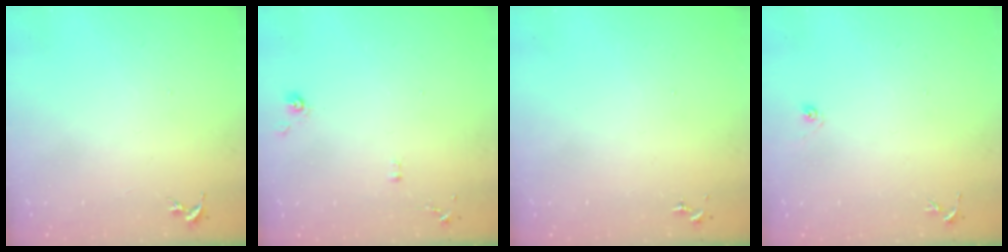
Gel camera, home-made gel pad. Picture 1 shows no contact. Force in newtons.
{"total": 4.8, "press": 4.8, "slide": 0.3}
{"total": 0.0}
{"total": 4.5, "press": 4.5, "slide": 0.5}